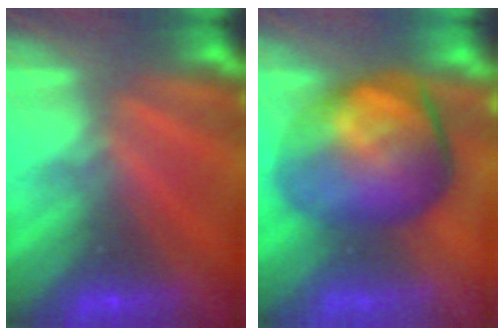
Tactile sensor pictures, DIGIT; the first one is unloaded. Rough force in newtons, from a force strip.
{"total": 7.6}